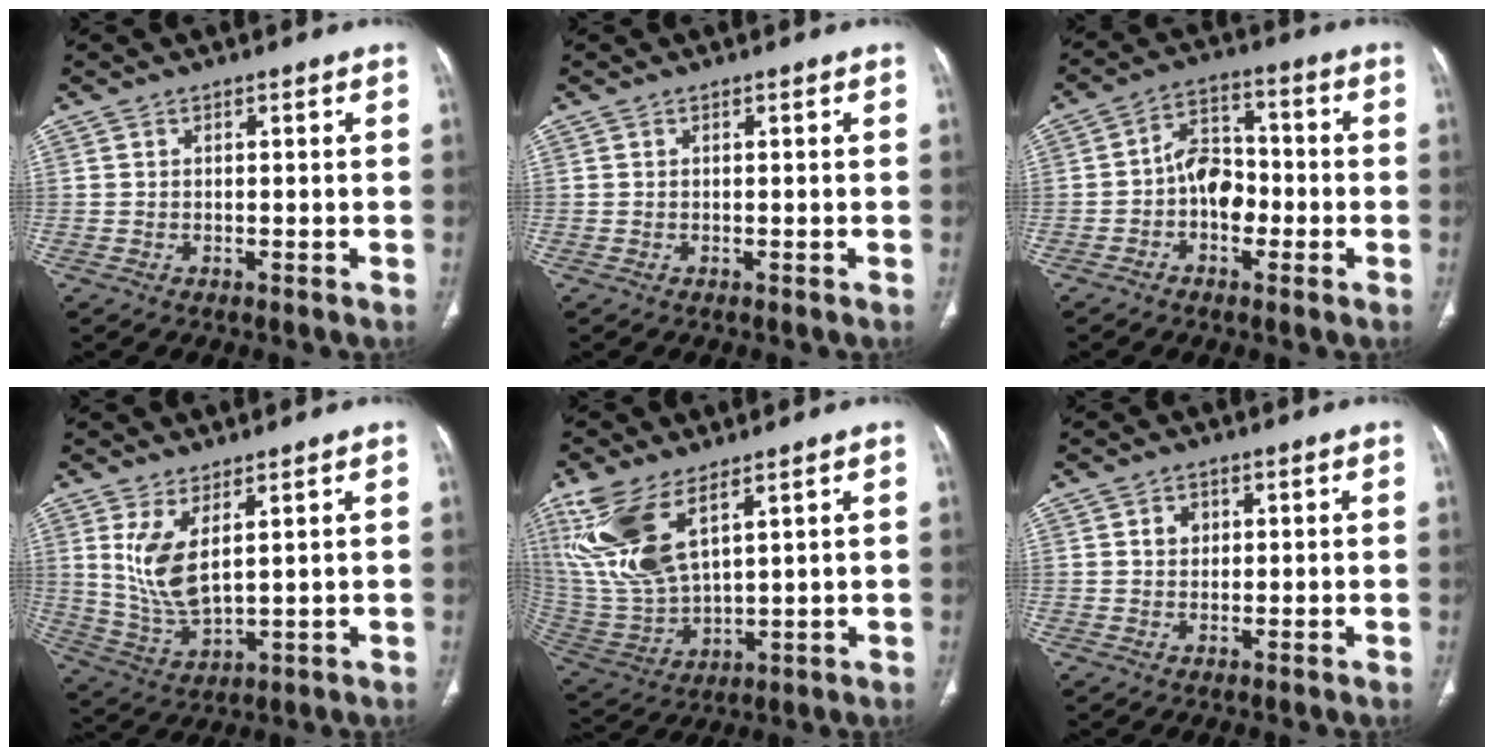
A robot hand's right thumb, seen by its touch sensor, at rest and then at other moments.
{"total": 0.0}
{"total": 8.2, "force": [-1.7, 5.5, 5.8], "torque": [-0.066, 0.029, -0.041]}
{"total": 9.1, "force": [3.2, 3.6, 7.7], "torque": [-0.157, -0.029, 0.081]}
{"total": 16.2, "force": [8.1, 7.0, 12.1], "torque": [-0.262, -0.027, 0.181]}
{"total": 2.3, "force": [0.7, 2.0, 1.0], "torque": [-0.005, -0.001, 0.012]}